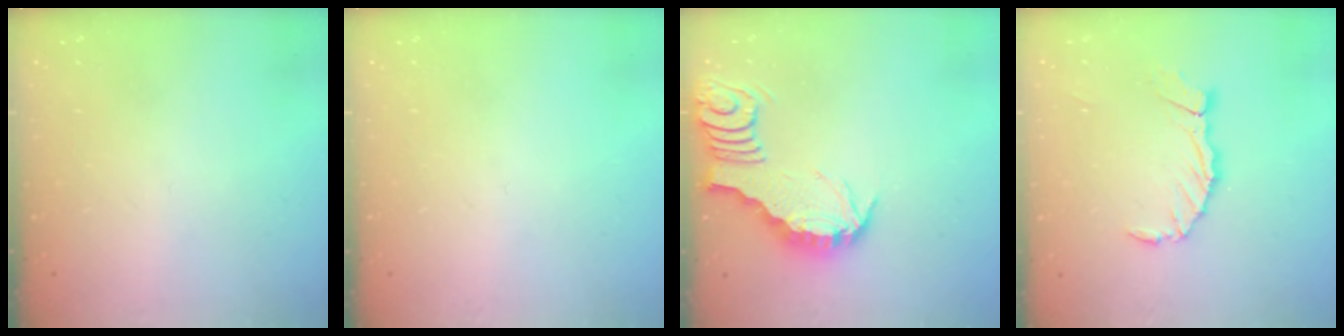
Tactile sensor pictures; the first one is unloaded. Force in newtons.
{"total": 0.0}
{"total": 3.5, "press": 3.5, "slide": 0.3}
{"total": 8.4, "press": 8.3, "slide": 1.0}